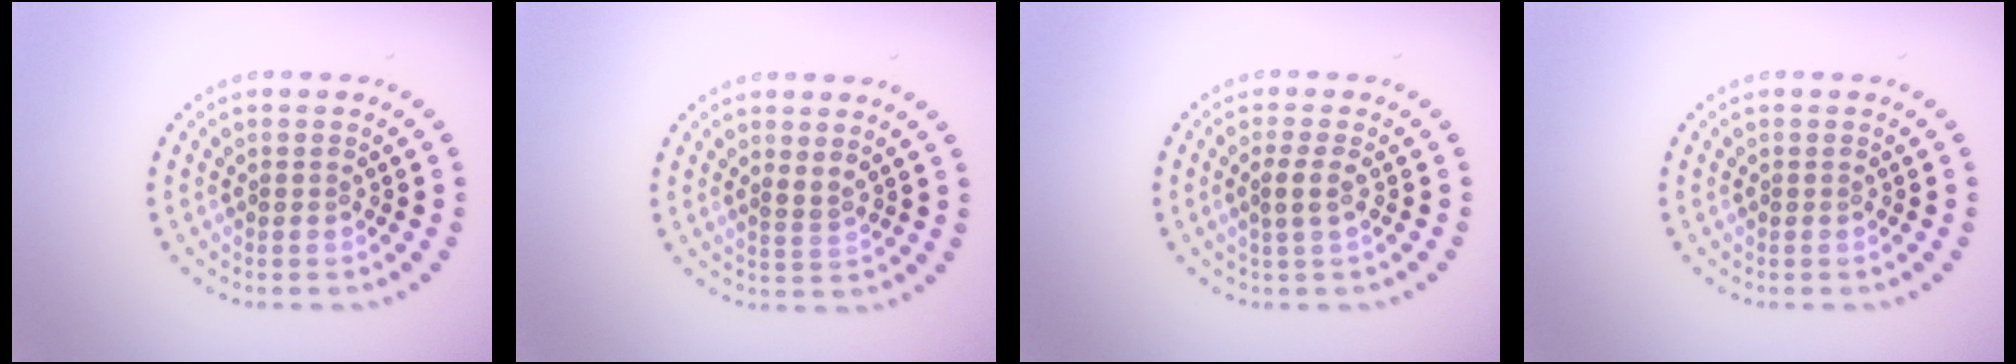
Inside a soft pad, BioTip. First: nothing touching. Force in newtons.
{"total": 1.0, "press": 0.8, "slide": 0.7}
{"total": 1.6, "press": 1.3, "slide": 0.9}
{"total": 0.0}